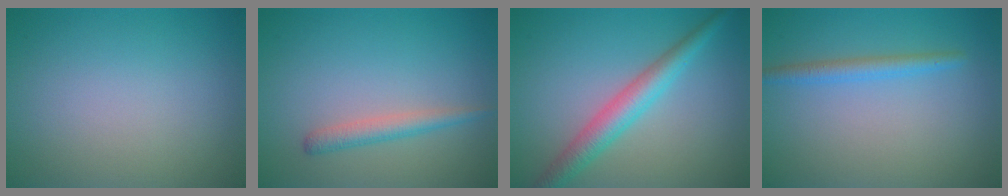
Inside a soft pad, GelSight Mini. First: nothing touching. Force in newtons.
{"total": 1.9, "press": 1.9, "slide": 0.0}
{"total": 3.9, "press": 3.9, "slide": 0.1}
{"total": 1.9, "press": 1.9, "slide": 0.2}